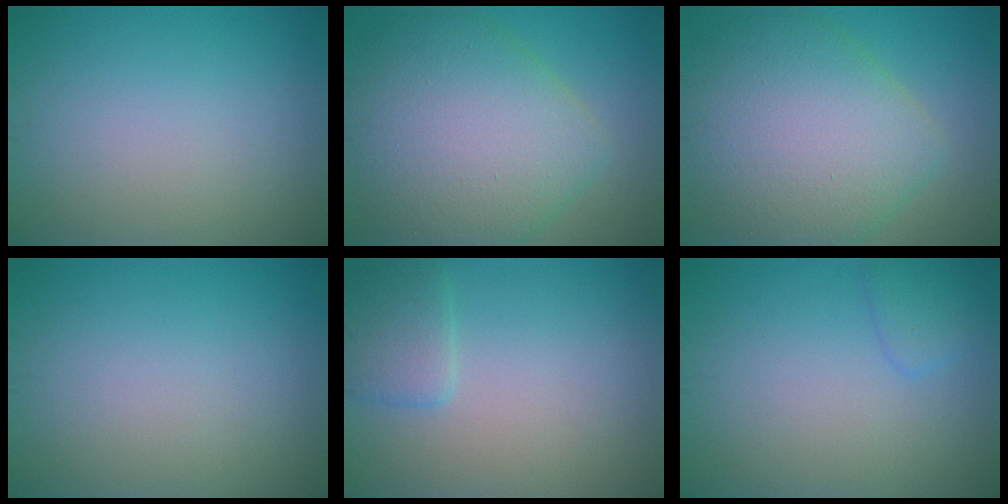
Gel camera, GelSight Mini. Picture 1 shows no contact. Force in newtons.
{"total": 10.1, "press": 10.1, "slide": 0.8}
{"total": 10.1, "press": 10.1, "slide": 0.8}
{"total": 0.0}
{"total": 2.4, "press": 2.3, "slide": 0.2}
{"total": 1.5, "press": 1.5, "slide": 0.0}